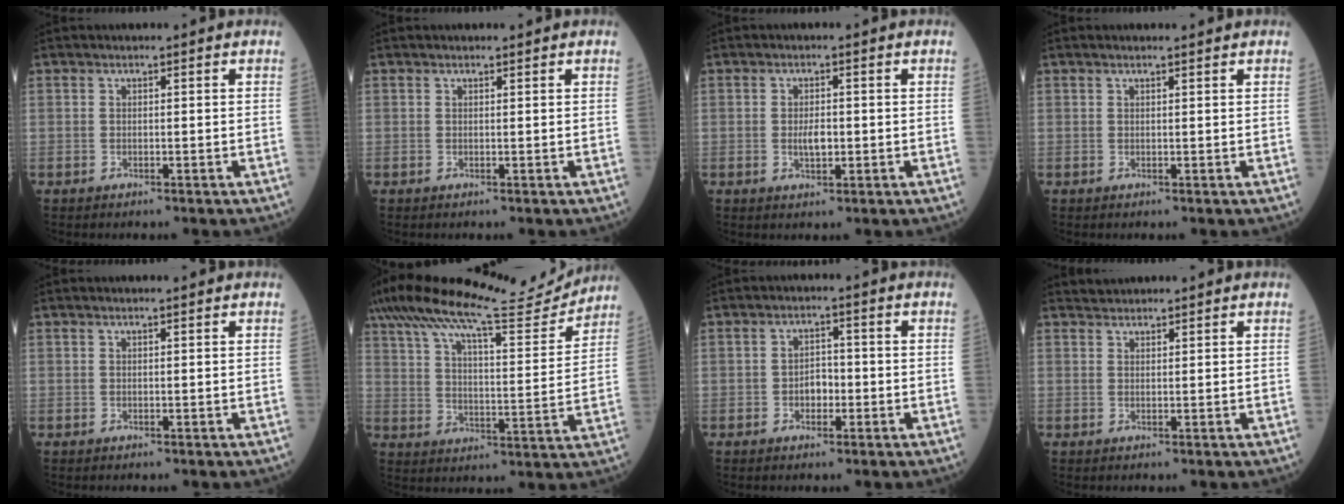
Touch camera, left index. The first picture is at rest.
{"total": 0.5, "force": [0.5, 0.1, 0.1], "torque": [-0.008, 0.001, 0.007]}
{"total": 2.6, "force": [-0.3, 1.2, 2.3], "torque": [-0.045, 0.000, -0.003]}
{"total": 1.4, "force": [1.2, 0.0, 0.6], "torque": [-0.011, 0.012, 0.022]}
{"total": 0.9, "force": [0.8, -0.1, 0.4], "torque": [-0.010, 0.007, 0.014]}
{"total": 19.7, "force": [18.1, 1.4, 7.8], "torque": [-0.146, -0.003, 0.271]}
{"total": 2.9, "force": [-0.8, 1.9, 2.0], "torque": [-0.029, 0.009, -0.015]}
{"total": 1.9, "force": [1.8, 0.2, -0.1], "torque": [-0.006, 0.019, 0.038]}